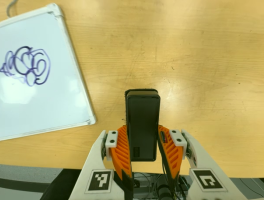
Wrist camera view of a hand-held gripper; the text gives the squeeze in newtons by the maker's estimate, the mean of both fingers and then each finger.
{"total": 5.6, "left": 4.0, "right": 7.2}